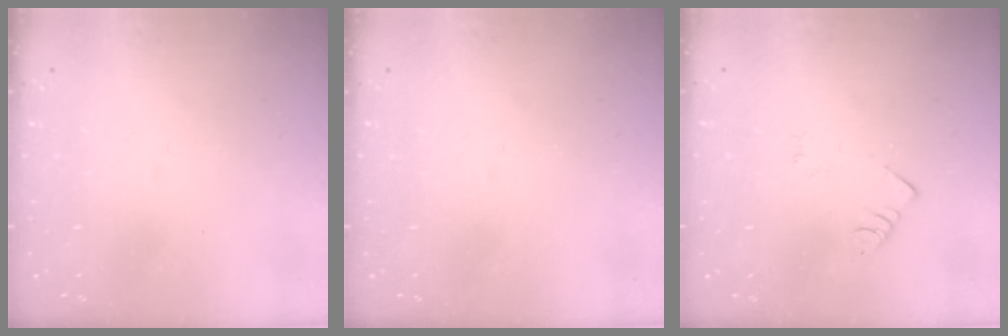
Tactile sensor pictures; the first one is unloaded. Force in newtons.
{"total": 0.0}
{"total": 1.7, "press": 1.7, "slide": 0.3}